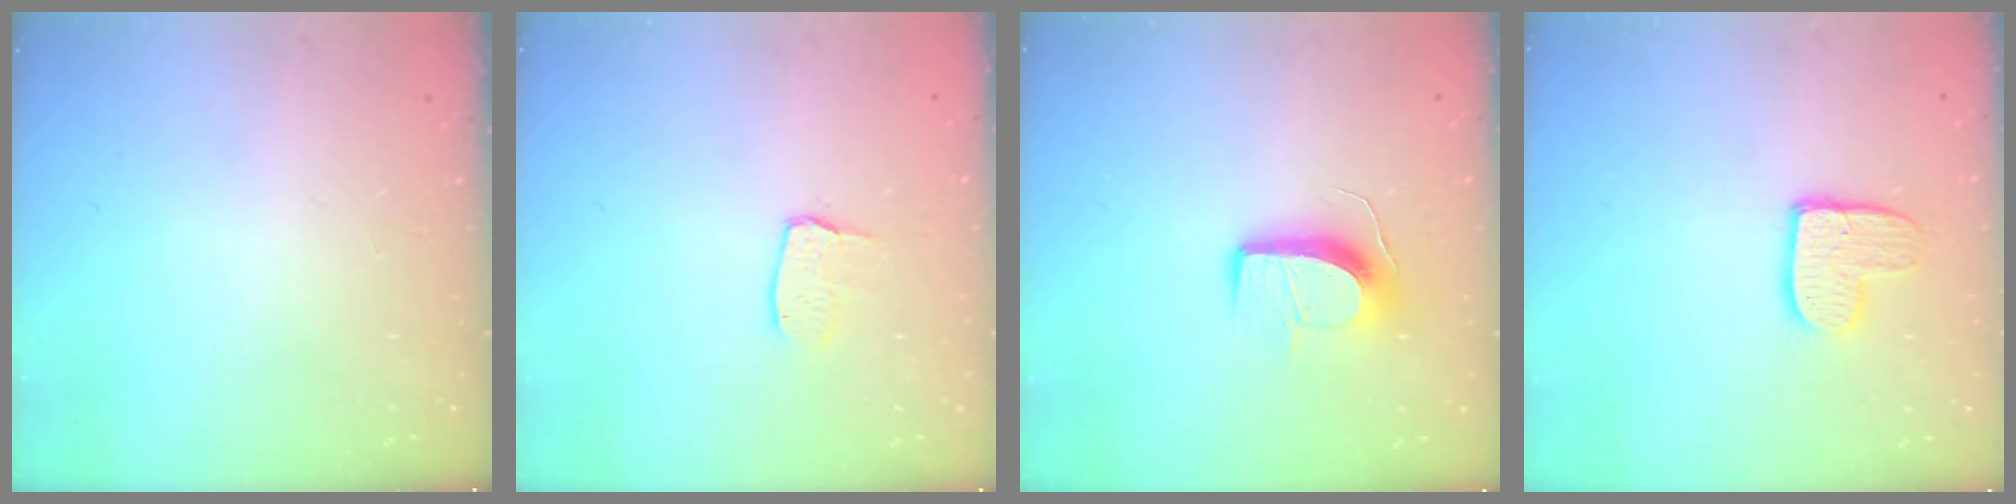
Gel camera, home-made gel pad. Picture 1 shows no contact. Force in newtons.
{"total": 3.0, "press": 3.0, "slide": 0.2}
{"total": 10.1, "press": 10.1, "slide": 0.2}
{"total": 10.0, "press": 10.0, "slide": 0.5}